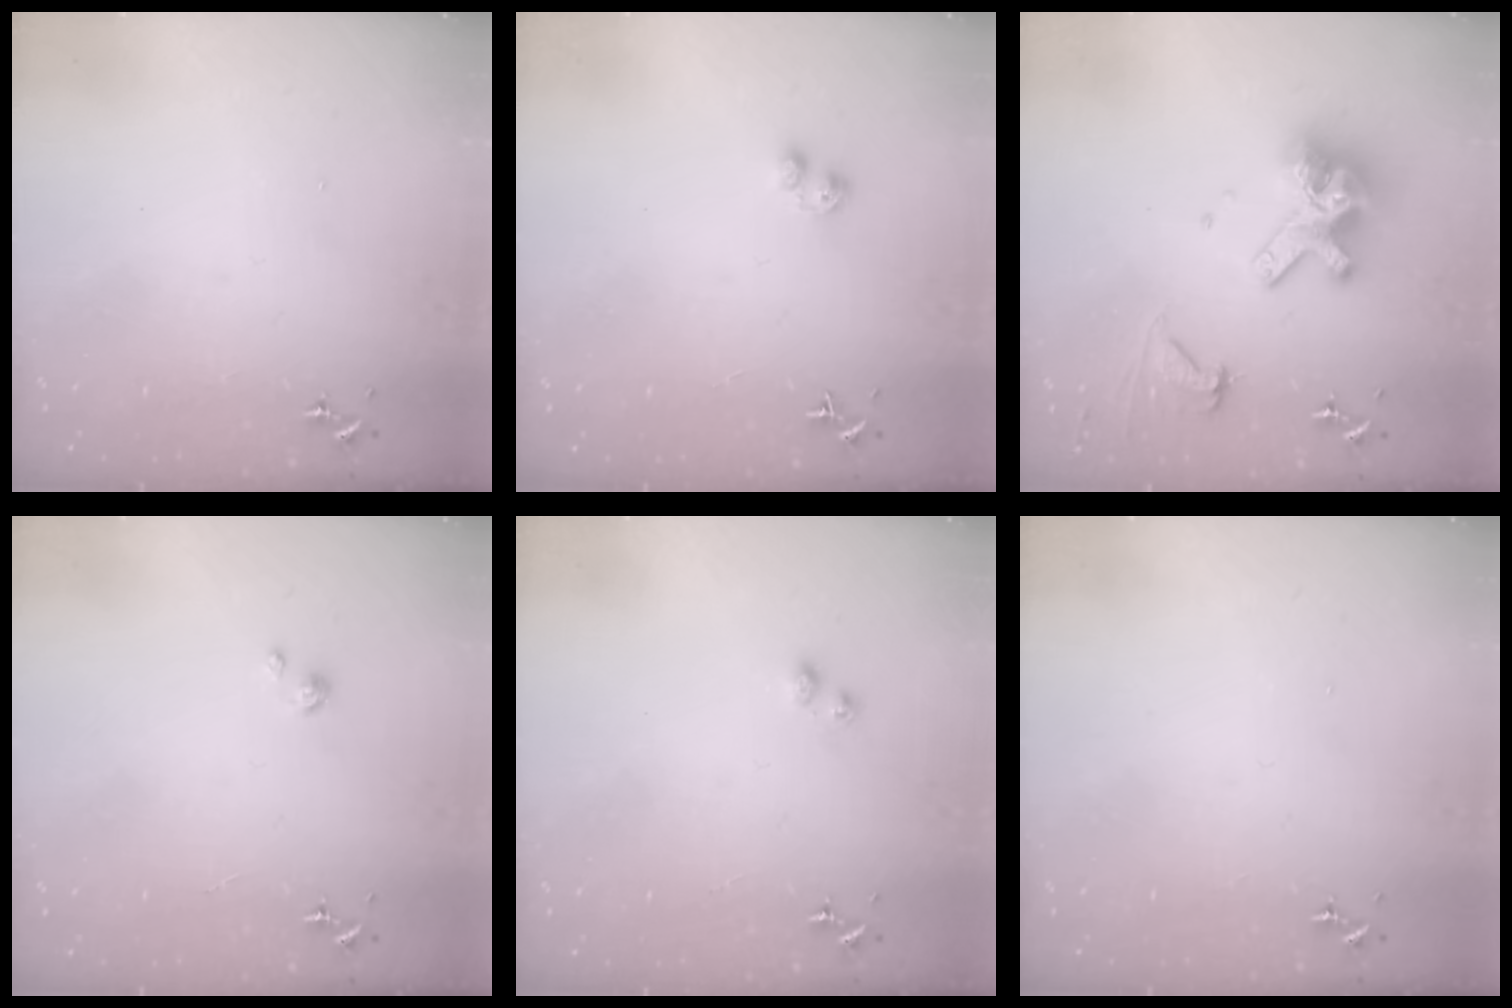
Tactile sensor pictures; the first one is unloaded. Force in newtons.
{"total": 3.8, "press": 3.8, "slide": 0.4}
{"total": 16.5, "press": 16.5, "slide": 0.9}
{"total": 2.2, "press": 2.2, "slide": 0.3}
{"total": 2.9, "press": 2.9, "slide": 0.5}
{"total": 0.0}